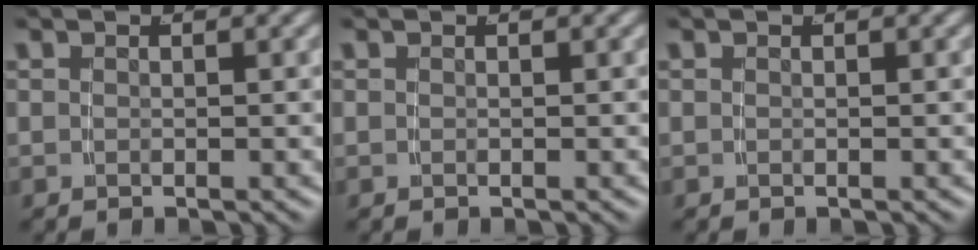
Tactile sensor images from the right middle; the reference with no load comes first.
{"total": 0.0}
{"total": 0.0}